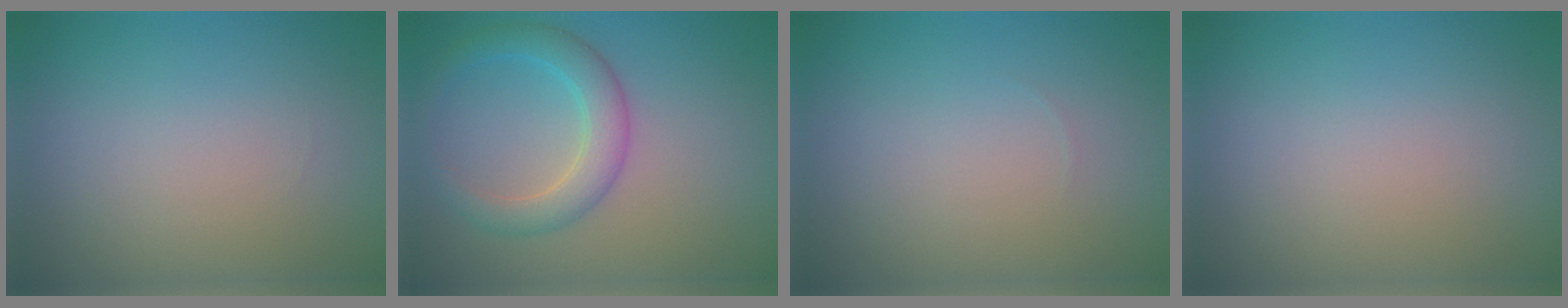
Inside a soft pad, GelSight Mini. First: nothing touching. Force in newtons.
{"total": 3.8, "press": 3.8, "slide": 0.0}
{"total": 0.0}
{"total": 0.0}